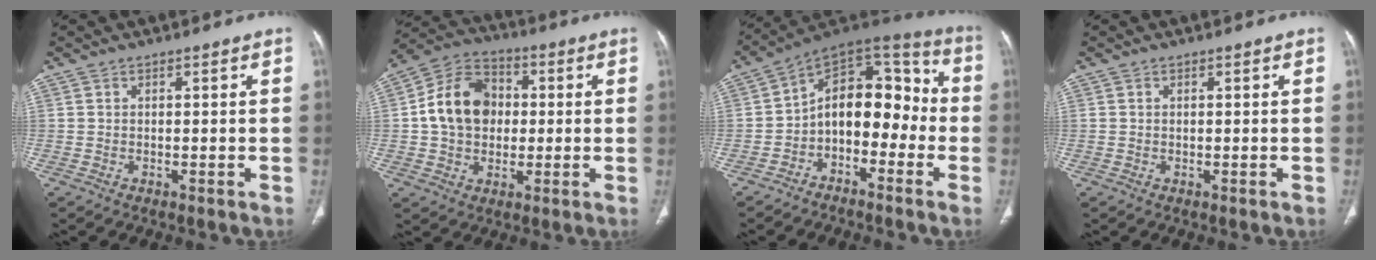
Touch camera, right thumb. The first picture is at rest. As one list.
[{"total": 13.7, "force": [0.8, 10.7, 8.5], "torque": [-0.127, 0.023, 0.008]}, {"total": 14.8, "force": [-3.4, 9.5, 10.9], "torque": [-0.123, 0.081, -0.066]}, {"total": 0.0}]